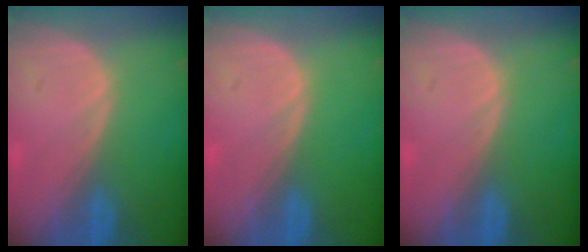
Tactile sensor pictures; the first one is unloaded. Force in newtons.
{"total": 0.0}
{"total": 0.0}